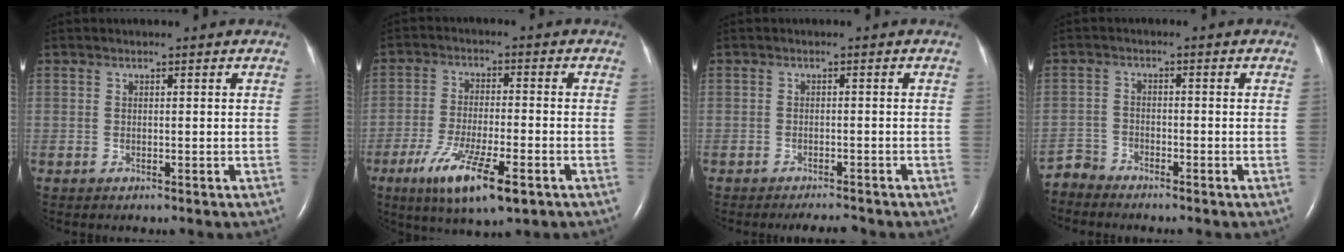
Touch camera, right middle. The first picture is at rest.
{"total": 11.3, "force": [-5.9, 2.0, 9.5], "torque": [-0.179, -0.027, -0.094]}
{"total": 2.7, "force": [-2.6, 0.1, 0.8], "torque": [-0.016, -0.010, -0.036]}
{"total": 3.2, "force": [-3.1, 0.1, -0.9], "torque": [0.022, -0.014, -0.061]}